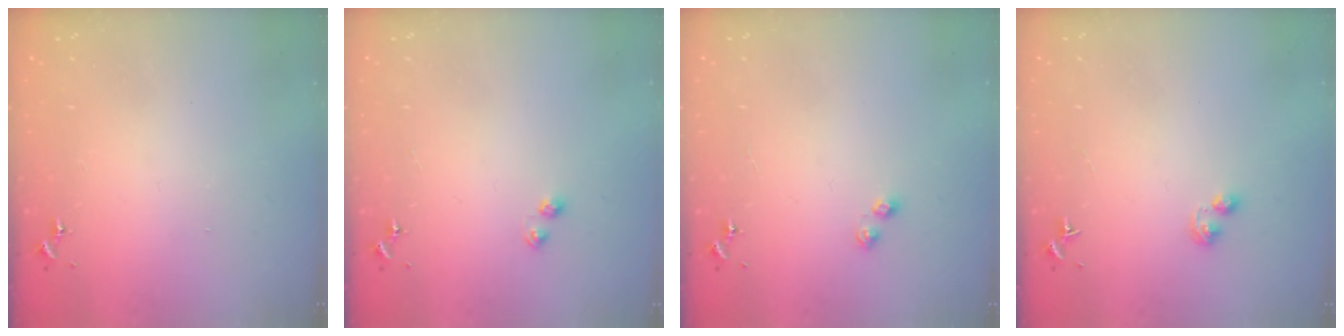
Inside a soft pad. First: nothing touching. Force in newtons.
{"total": 3.6, "press": 3.6, "slide": 0.4}
{"total": 3.0, "press": 2.9, "slide": 0.4}
{"total": 3.3, "press": 3.3, "slide": 0.4}